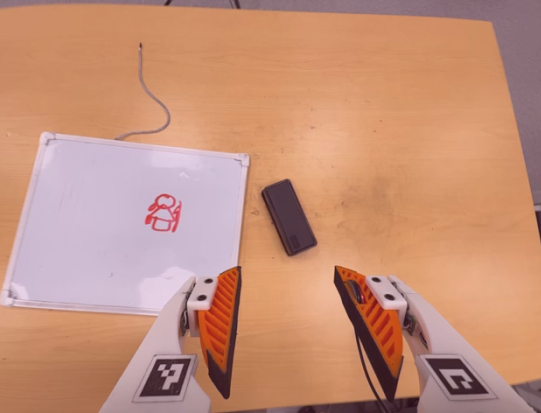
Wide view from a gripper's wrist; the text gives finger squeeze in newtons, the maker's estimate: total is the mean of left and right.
{"total": 0.0}